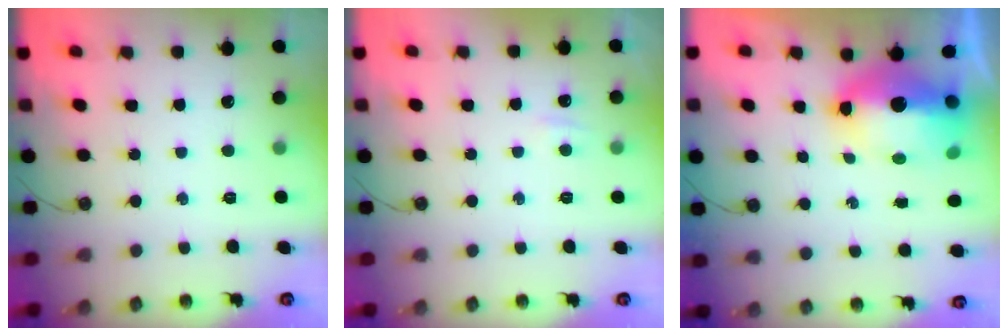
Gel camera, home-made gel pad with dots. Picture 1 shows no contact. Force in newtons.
{"total": 3.6, "press": 3.6, "slide": 0.5}
{"total": 16.6, "press": 14.4, "slide": 8.1}